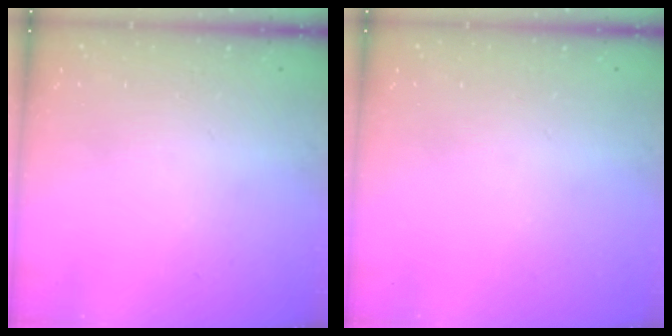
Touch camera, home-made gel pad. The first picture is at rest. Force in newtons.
{"total": 0.0}